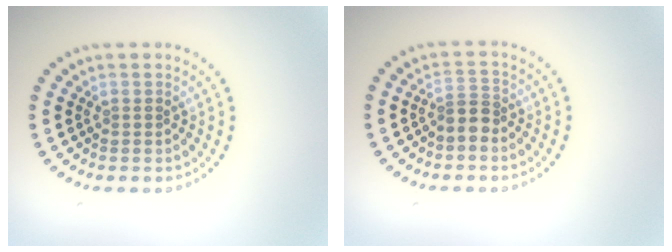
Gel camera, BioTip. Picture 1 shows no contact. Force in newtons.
{"total": 2.1, "press": 1.7, "slide": 1.3}